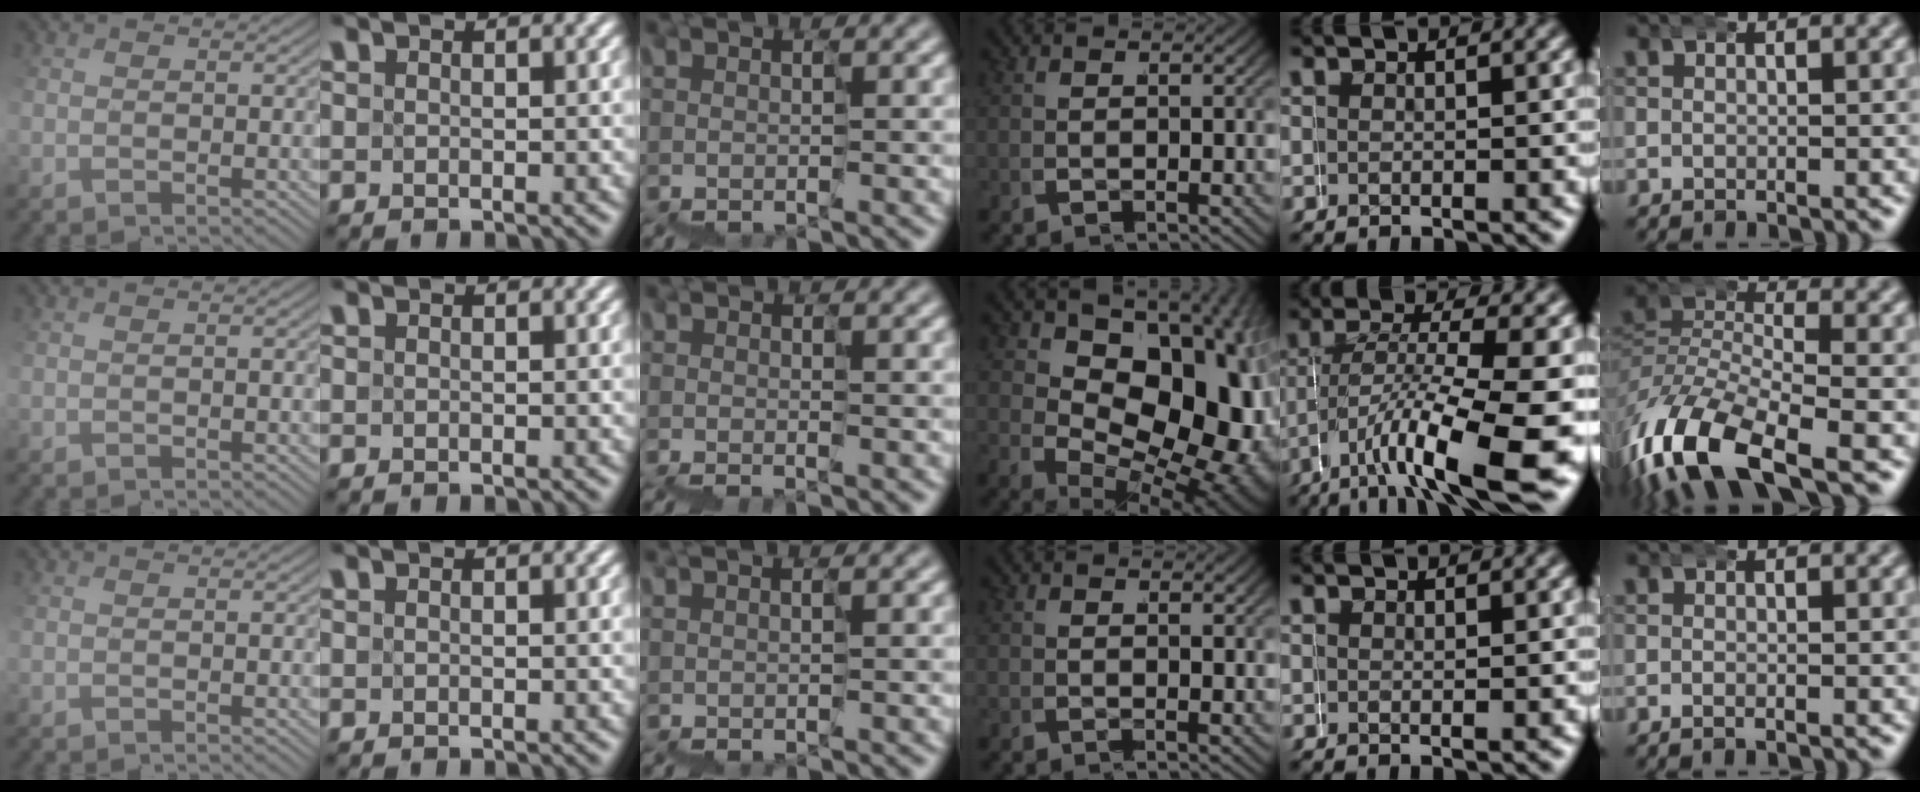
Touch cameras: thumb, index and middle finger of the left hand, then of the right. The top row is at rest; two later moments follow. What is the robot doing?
{"motion": "wrap", "object": "duck tape"}